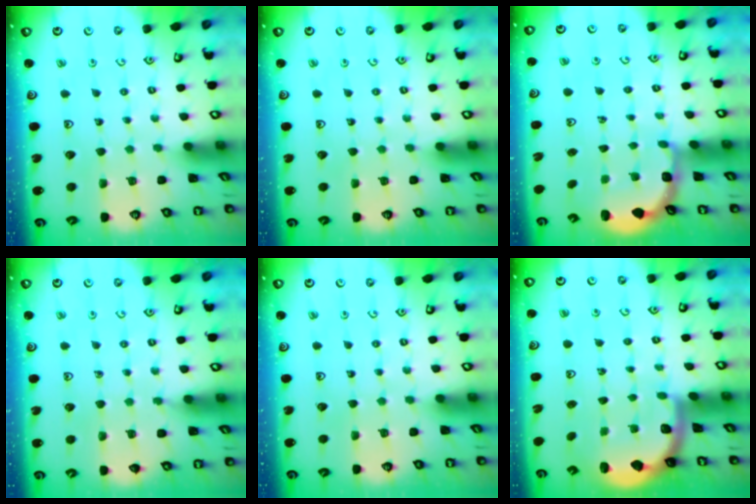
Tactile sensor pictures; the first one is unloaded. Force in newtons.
{"total": 0.0}
{"total": 2.8, "press": 2.5, "slide": 1.4}
{"total": 2.9, "press": 2.8, "slide": 0.5}
{"total": 0.0}
{"total": 1.9, "press": 1.8, "slide": 0.5}